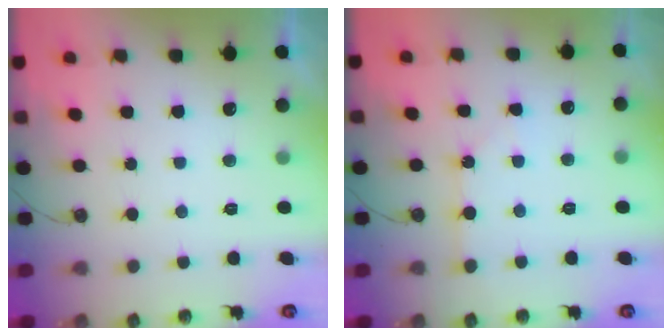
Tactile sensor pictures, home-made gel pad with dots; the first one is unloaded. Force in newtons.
{"total": 1.8, "press": 1.8, "slide": 0.3}